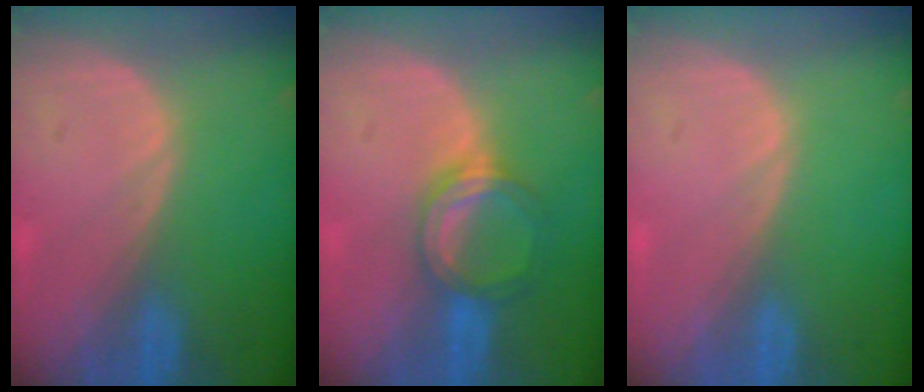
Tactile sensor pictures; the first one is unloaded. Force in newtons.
{"total": 5.2, "press": 5.0, "slide": 1.5}
{"total": 0.0}